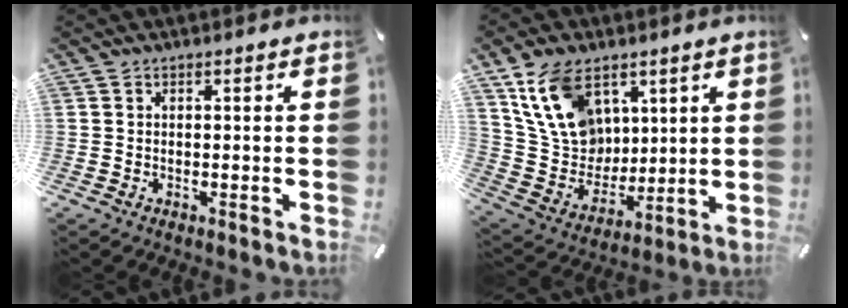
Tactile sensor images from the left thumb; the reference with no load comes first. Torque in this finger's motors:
{"motor_torque": [0.92, 0.55, 1.34, -1.44, 0.43]}